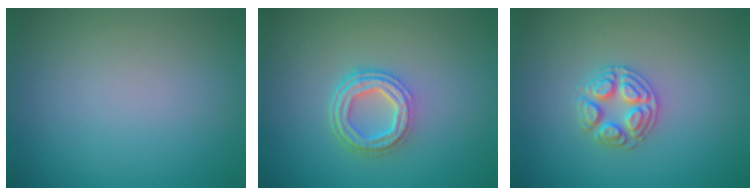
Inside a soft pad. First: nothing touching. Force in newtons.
{"total": 4.4, "press": 3.4, "slide": 2.8}
{"total": 2.5, "press": 2.5, "slide": 0.4}